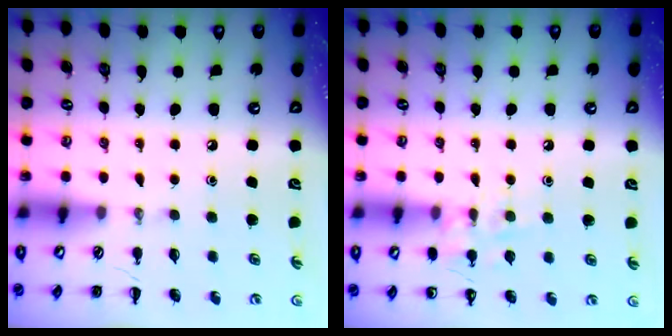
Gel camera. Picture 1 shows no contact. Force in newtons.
{"total": 8.3, "press": 8.1, "slide": 1.5}